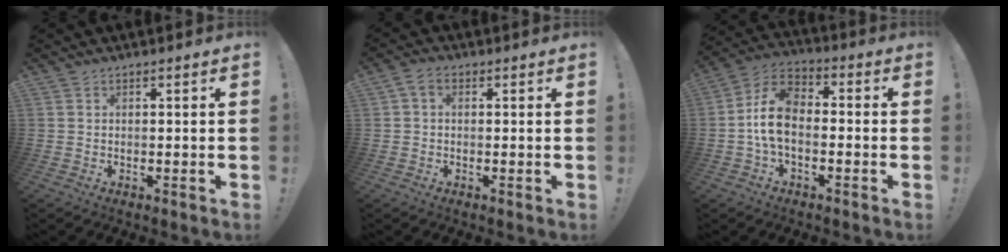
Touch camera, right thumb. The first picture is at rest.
{"total": 2.8, "force": [0.4, 2.0, 2.0], "torque": [-0.031, 0.005, 0.007]}
{"total": 11.5, "force": [-1.7, 7.3, 8.7], "torque": [-0.174, 0.022, -0.028]}